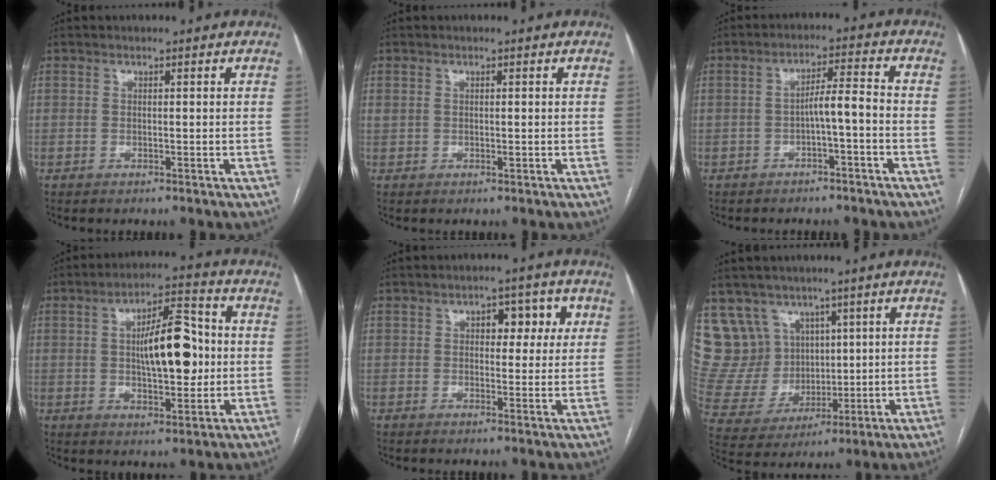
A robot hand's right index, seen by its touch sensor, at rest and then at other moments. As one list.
[{"total": 0.9, "force": [0.3, 0.5, 0.7], "torque": [-0.024, 0.008, 0.015]}, {"total": 4.3, "force": [-1.5, 0.3, 4.1], "torque": [-0.063, 0.019, -0.020]}, {"total": 11.7, "force": [0.7, 3.8, 11.0], "torque": [-0.180, 0.021, 0.015]}, {"total": 5.4, "force": [1.7, 3.0, 4.1], "torque": [-0.045, 0.018, 0.022]}, {"total": 12.3, "force": [7.1, 9.8, 2.0], "torque": [-0.063, 0.052, 0.166]}]